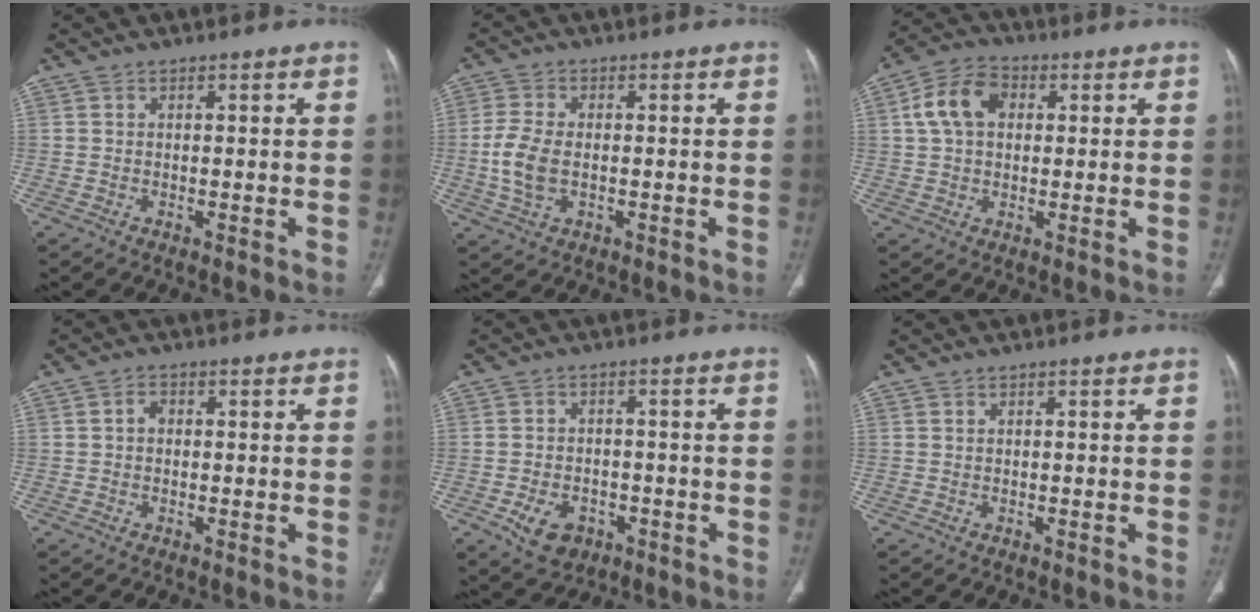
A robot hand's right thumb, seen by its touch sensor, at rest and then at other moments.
{"total": 7.1, "force": [-0.9, 4.3, 5.6], "torque": [-0.131, 0.002, -0.017]}
{"total": 9.4, "force": [2.1, 6.7, 6.3], "torque": [-0.113, 0.019, 0.031]}
{"total": 1.8, "force": [0.0, 1.5, 1.1], "torque": [-0.012, 0.009, -0.004]}
{"total": 7.1, "force": [-3.2, 5.1, 3.7], "torque": [-0.056, 0.022, -0.043]}
{"total": 0.0}